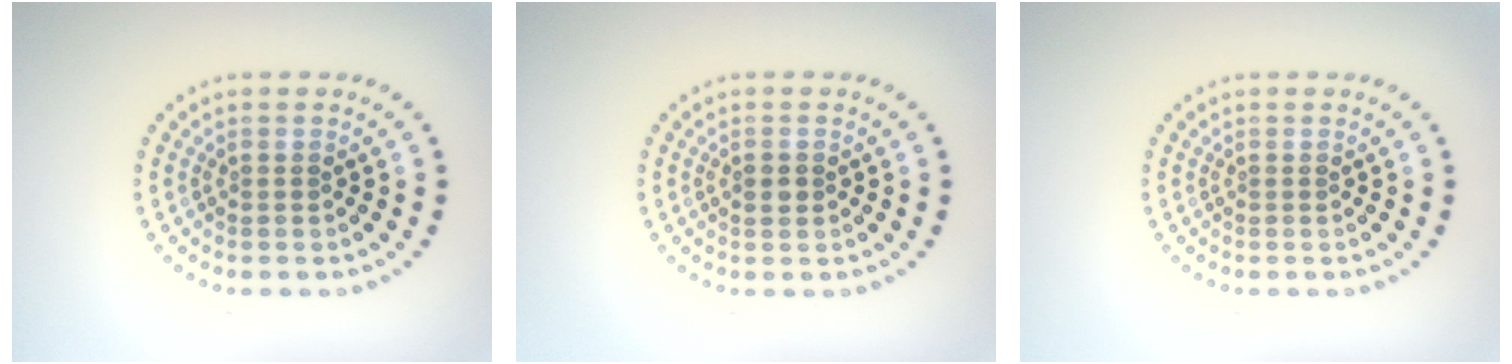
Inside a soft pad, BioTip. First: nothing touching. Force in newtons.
{"total": 1.4, "press": 1.4, "slide": 0.1}
{"total": 0.0}